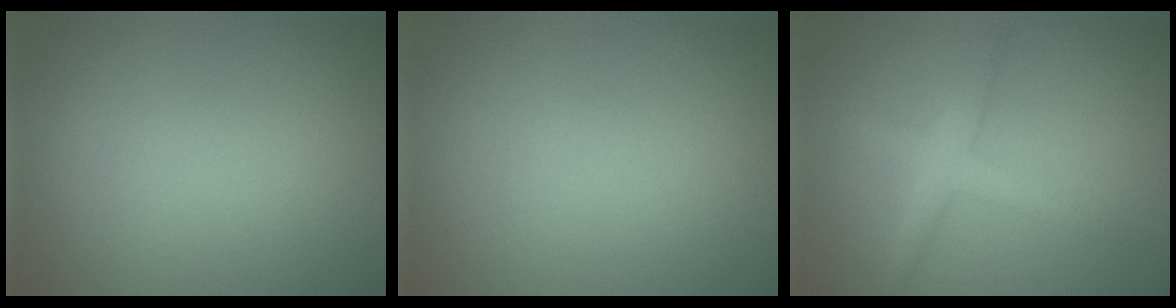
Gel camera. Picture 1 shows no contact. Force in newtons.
{"total": 0.0}
{"total": 2.5, "press": 2.5, "slide": 0.0}